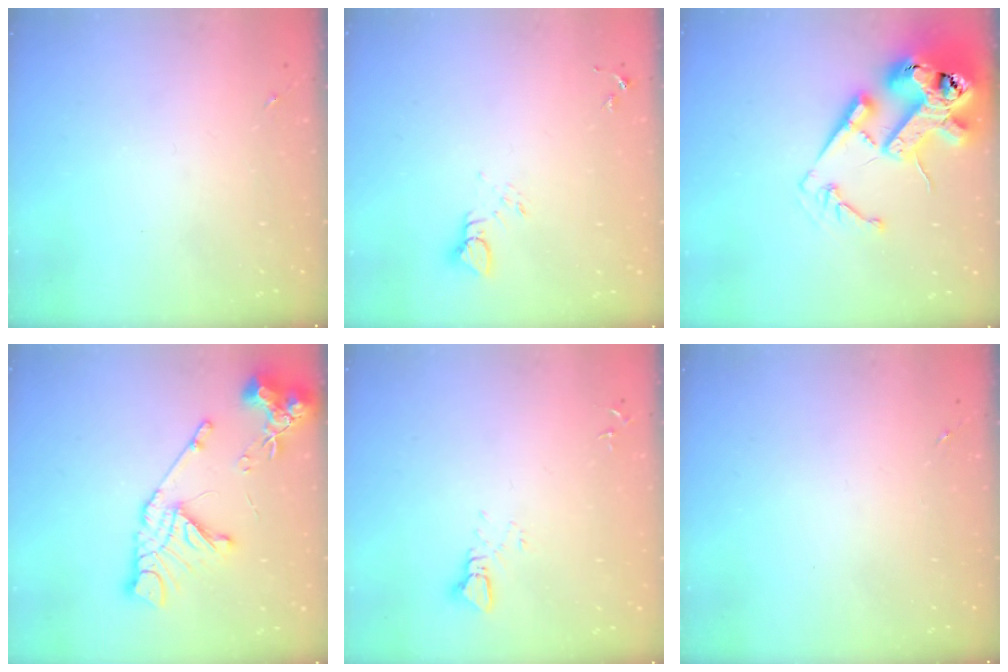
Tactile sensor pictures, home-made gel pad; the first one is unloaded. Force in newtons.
{"total": 4.0, "press": 4.0, "slide": 0.3}
{"total": 24.1, "press": 23.9, "slide": 3.2}
{"total": 16.4, "press": 16.3, "slide": 1.9}
{"total": 2.5, "press": 2.5, "slide": 0.1}
{"total": 0.0}